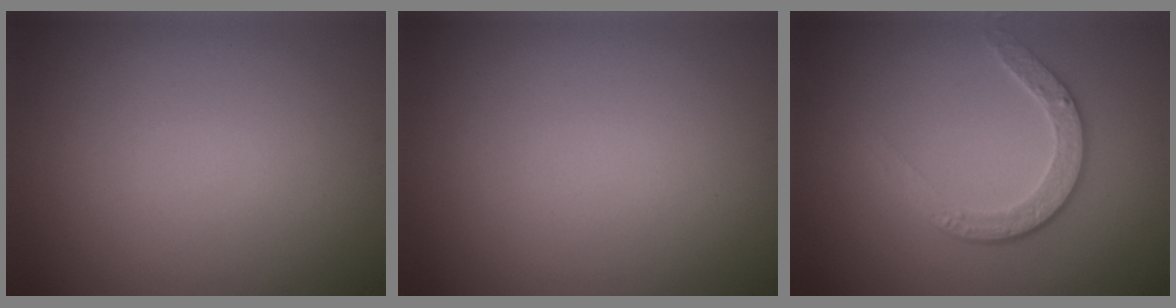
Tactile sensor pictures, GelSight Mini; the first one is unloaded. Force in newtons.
{"total": 0.0}
{"total": 2.6, "press": 2.0, "slide": 1.7}